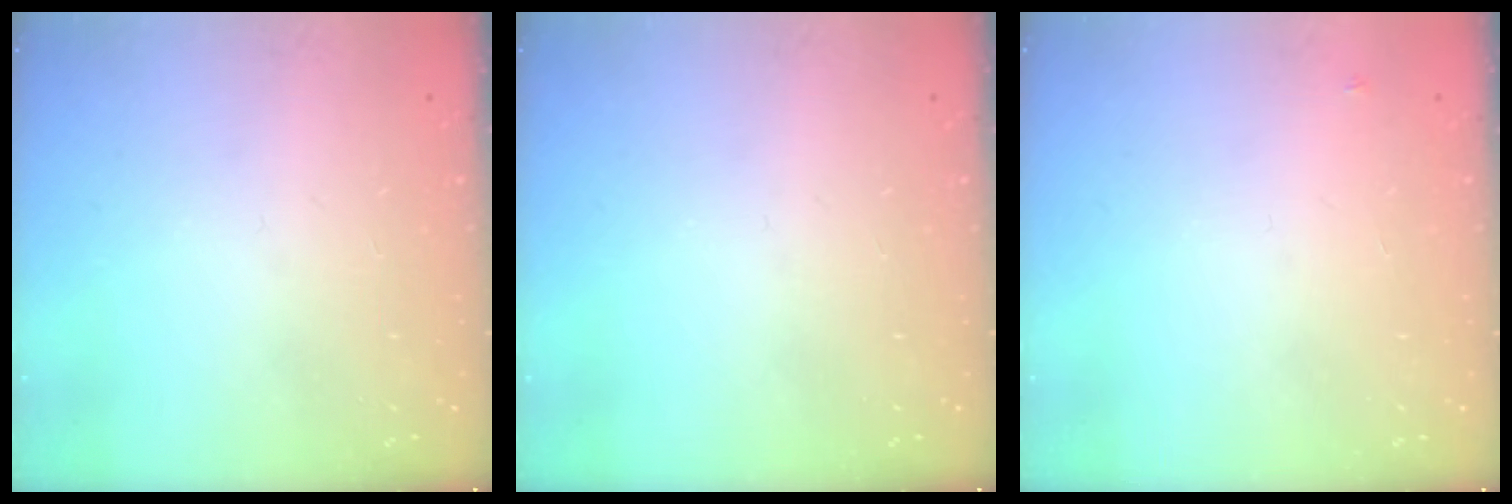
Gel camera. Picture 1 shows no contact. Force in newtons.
{"total": 0.0}
{"total": 2.6, "press": 2.6, "slide": 0.2}